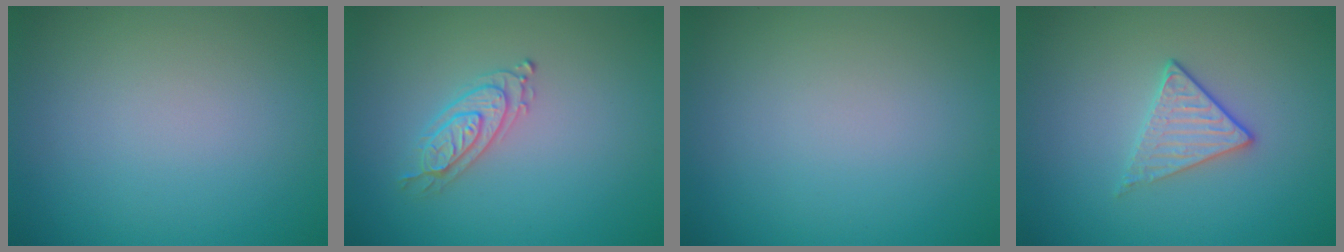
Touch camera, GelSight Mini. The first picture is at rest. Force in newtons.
{"total": 2.1, "press": 2.1, "slide": 0.5}
{"total": 0.0}
{"total": 2.0, "press": 1.7, "slide": 1.0}